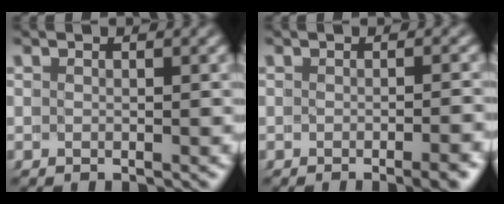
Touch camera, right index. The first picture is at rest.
{"total": 2.2, "force": [-1.5, -0.8, 1.4], "torque": [-0.001, 0.006, -0.025]}